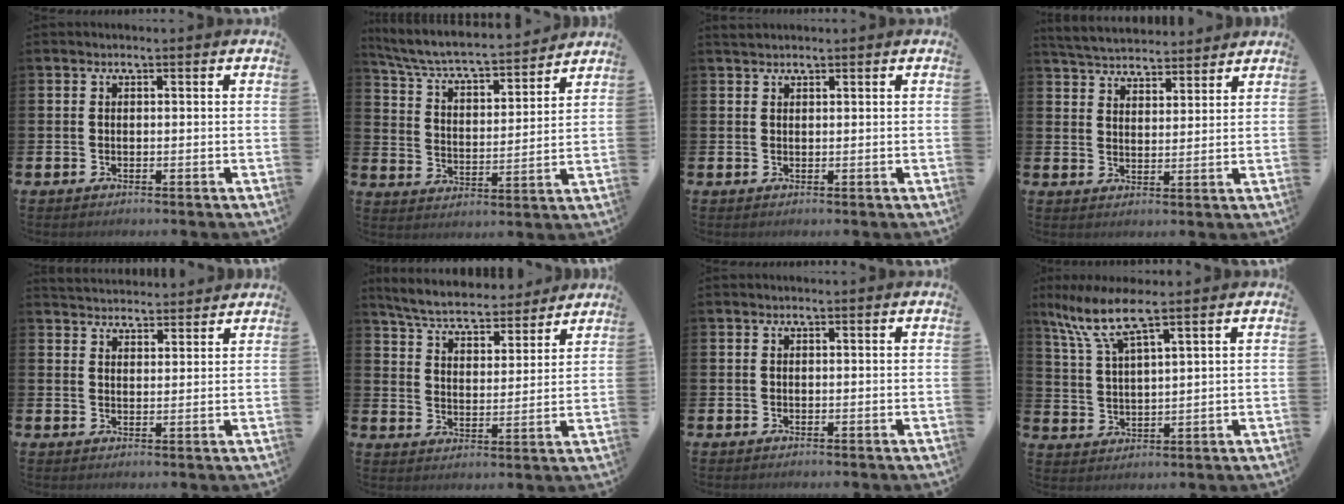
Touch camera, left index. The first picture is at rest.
{"total": 6.6, "force": [6.2, 1.0, 2.2], "torque": [-0.075, -0.049, 0.102]}
{"total": 1.3, "force": [1.2, 0.3, 0.2], "torque": [0.008, 0.000, 0.021]}
{"total": 5.1, "force": [5.0, 0.9, 0.4], "torque": [-0.028, -0.027, 0.091]}
{"total": 3.8, "force": [3.7, 0.6, -0.2], "torque": [-0.002, -0.021, 0.069]}
{"total": 6.2, "force": [5.9, 1.2, 1.3], "torque": [-0.056, -0.041, 0.101]}
{"total": 0.0}
{"total": 8.0, "force": [6.3, 1.3, 4.8], "torque": [-0.120, -0.015, 0.113]}